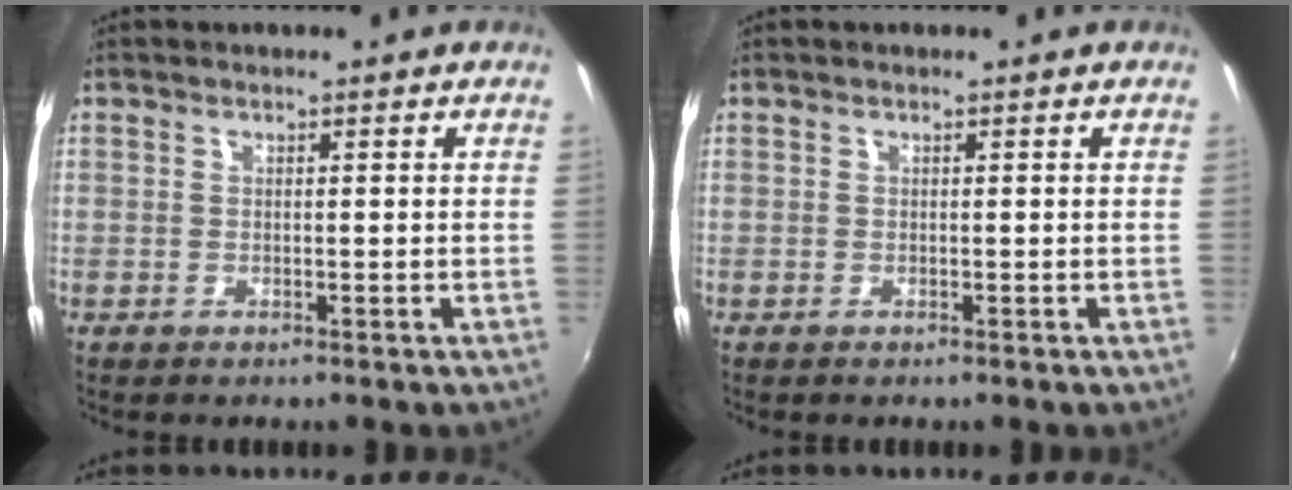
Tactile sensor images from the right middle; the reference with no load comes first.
{"total": 0.0}